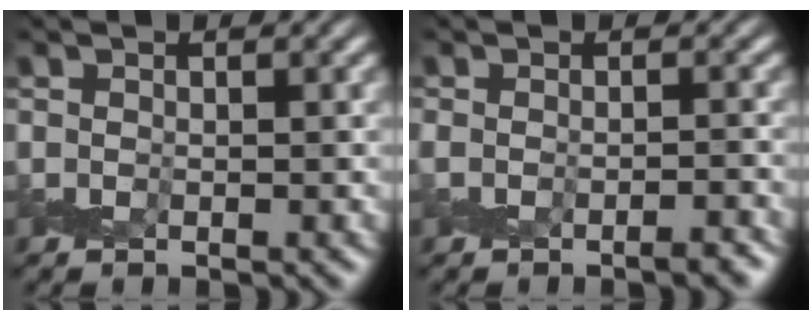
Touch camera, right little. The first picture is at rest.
{"total": 1.8, "force": [-1.4, 0.3, 1.1], "torque": [-0.012, -0.001, -0.023]}